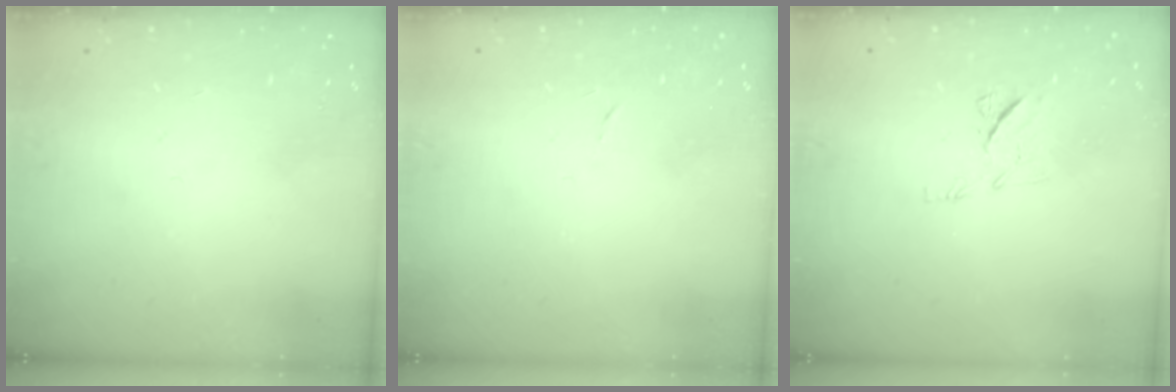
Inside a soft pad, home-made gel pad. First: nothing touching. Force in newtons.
{"total": 2.4, "press": 2.4, "slide": 0.4}
{"total": 7.2, "press": 7.0, "slide": 1.4}